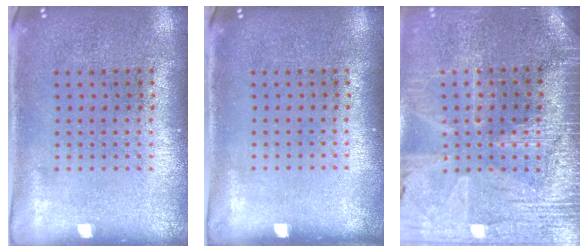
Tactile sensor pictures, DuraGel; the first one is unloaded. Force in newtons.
{"total": 0.0}
{"total": 3.4, "press": 3.2, "slide": 1.2}